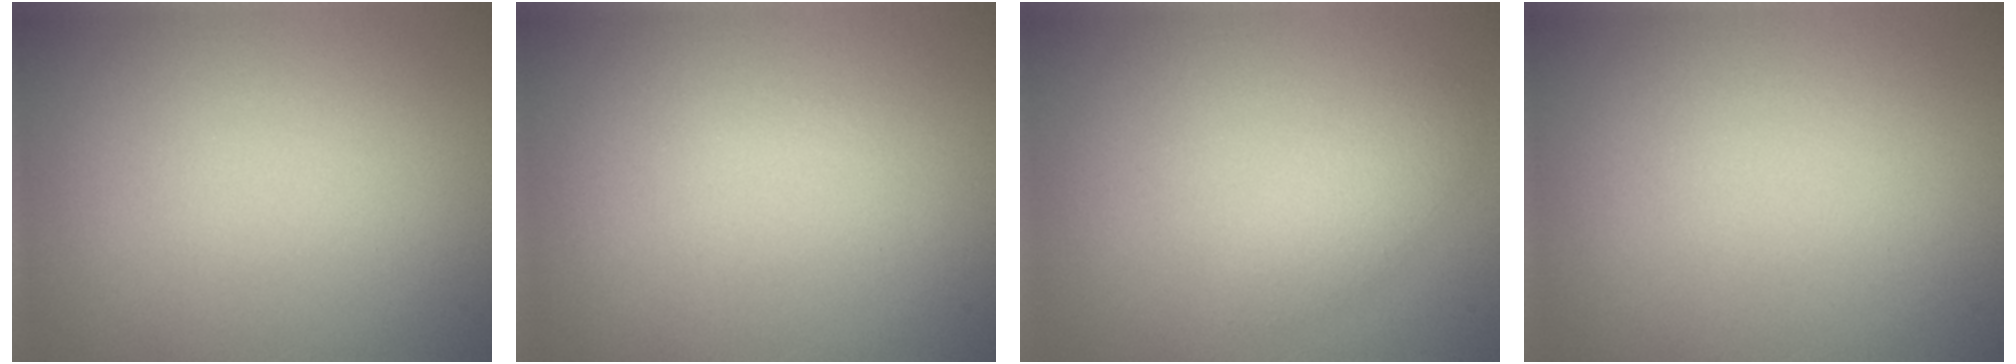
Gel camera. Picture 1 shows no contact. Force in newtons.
{"total": 0.0}
{"total": 1.6, "press": 1.6, "slide": 0.0}
{"total": 0.0}